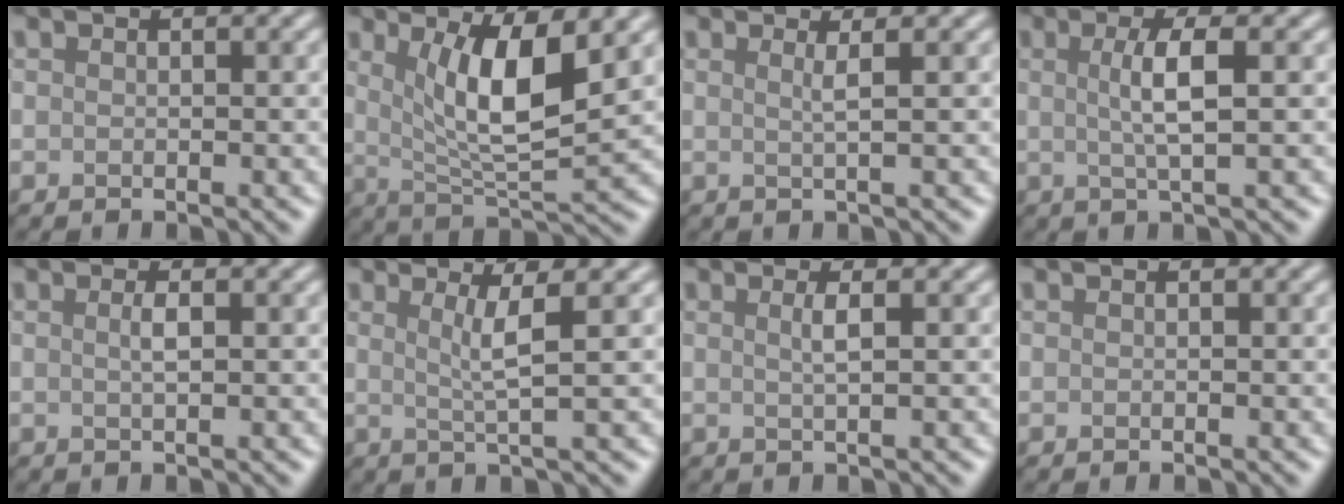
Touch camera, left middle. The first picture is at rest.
{"total": 6.8, "force": [2.0, 1.8, 6.2], "torque": [-0.112, -0.013, 0.041]}
{"total": 1.4, "force": [0.4, 0.4, 1.3], "torque": [-0.019, 0.000, 0.001]}
{"total": 3.4, "force": [0.3, 0.7, 3.3], "torque": [-0.059, 0.002, 0.004]}
{"total": 1.2, "force": [0.2, 0.3, 1.2], "torque": [-0.022, 0.004, 0.002]}
{"total": 3.0, "force": [0.8, 0.4, 2.8], "torque": [-0.049, -0.001, 0.016]}
{"total": 1.5, "force": [0.3, 0.4, 1.5], "torque": [-0.023, 0.001, 0.002]}
{"total": 0.0}